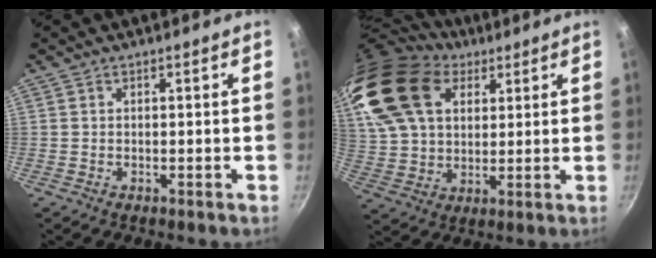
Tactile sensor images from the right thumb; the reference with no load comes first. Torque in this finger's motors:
{"motor_torque": [-0.27, 3.27, 1.31, 0.01, 0.54]}